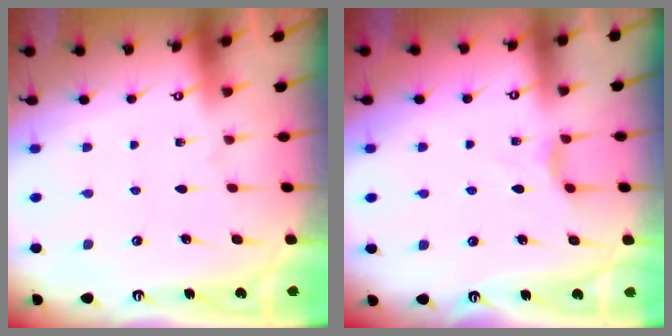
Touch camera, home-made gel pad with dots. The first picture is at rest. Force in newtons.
{"total": 3.0, "press": 3.0, "slide": 0.5}